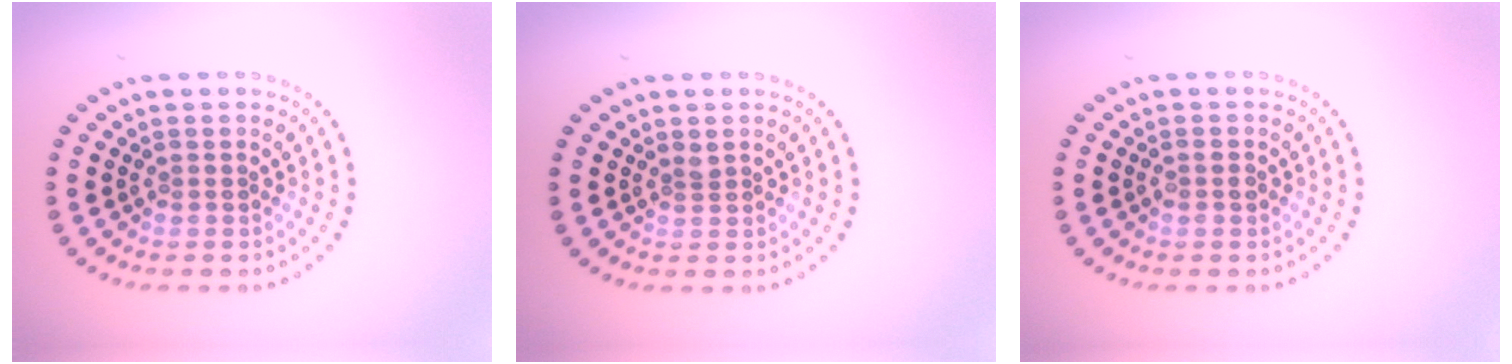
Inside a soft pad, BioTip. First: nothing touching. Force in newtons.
{"total": 0.6, "press": 0.4, "slide": 0.4}
{"total": 0.9, "press": 0.8, "slide": 0.3}